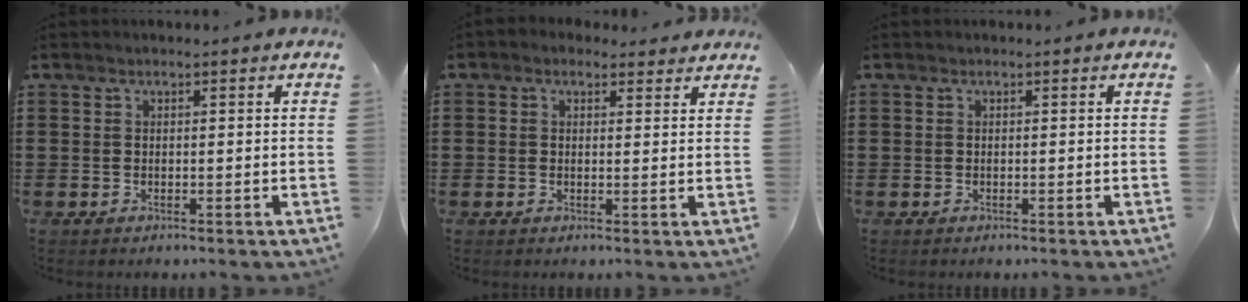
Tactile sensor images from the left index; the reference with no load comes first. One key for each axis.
{"total": 1.6, "fx": 1.3, "fy": 0.8, "fz": 0.3, "tx": -0.011, "ty": 0.007, "tz": 0.024}
{"total": 0.0}